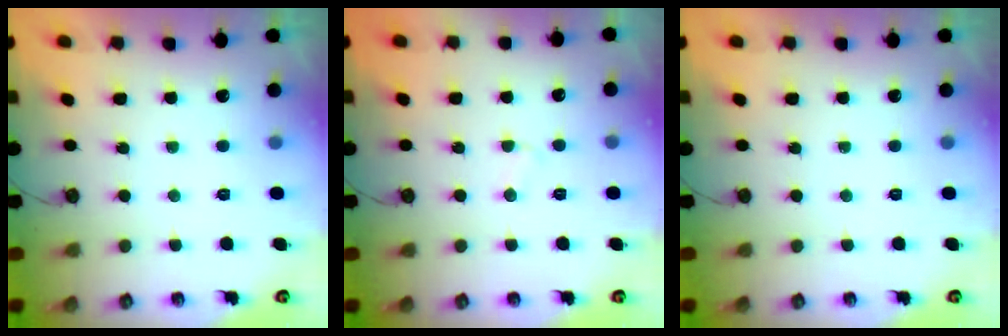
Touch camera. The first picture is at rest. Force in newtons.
{"total": 2.3, "press": 2.3, "slide": 0.3}
{"total": 0.0}